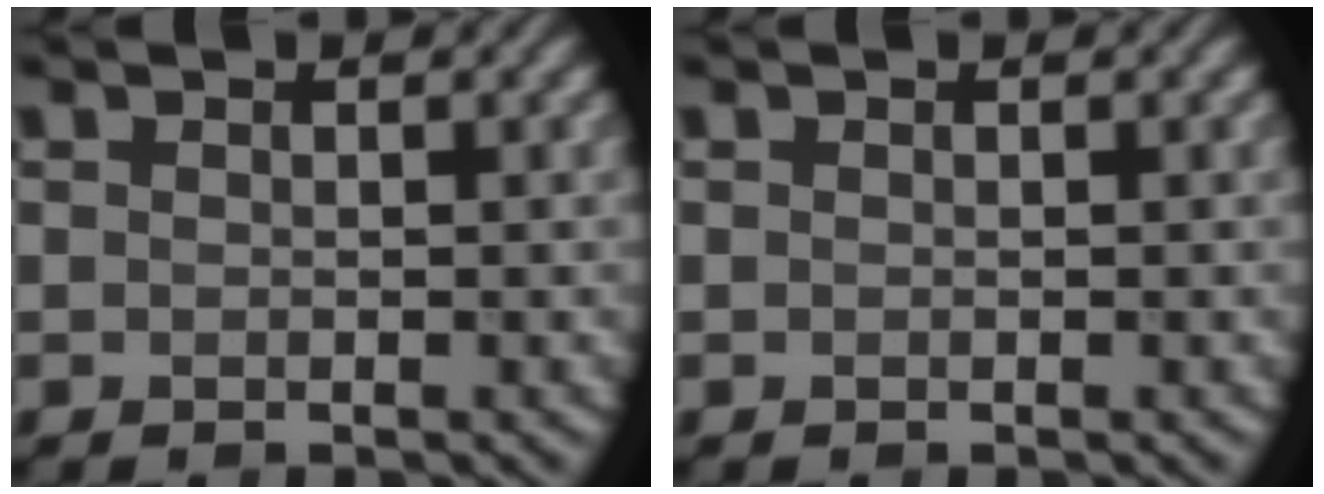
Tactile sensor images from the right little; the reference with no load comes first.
{"total": 0.0}